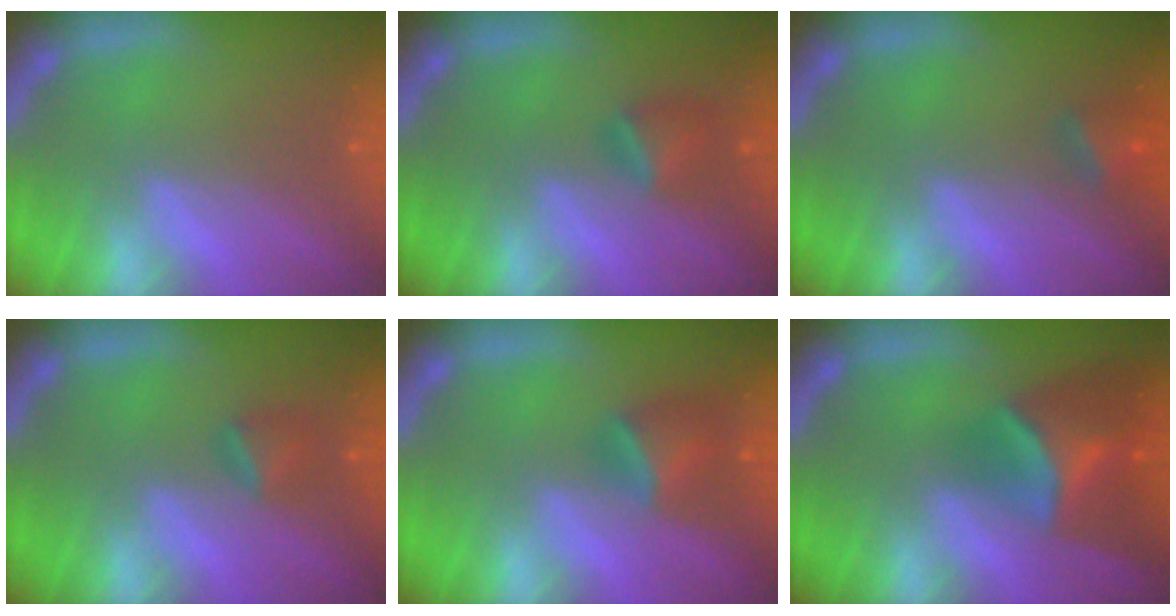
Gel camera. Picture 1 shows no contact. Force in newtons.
{"total": 2.4}
{"total": 2.4}
{"total": 1.9}
{"total": 3.4}
{"total": 7.4}